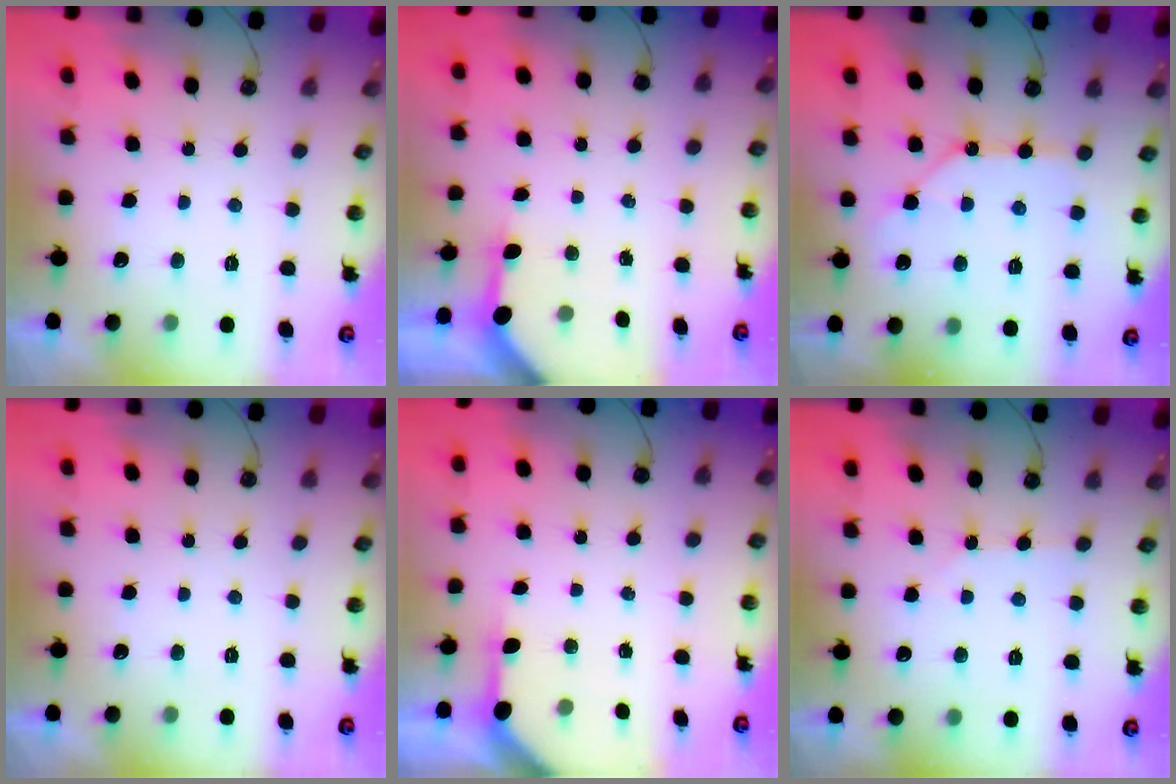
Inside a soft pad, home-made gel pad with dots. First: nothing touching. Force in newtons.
{"total": 3.6, "press": 3.6, "slide": 0.4}
{"total": 10.1, "press": 10.0, "slide": 1.3}
{"total": 0.0}
{"total": 4.6, "press": 4.5, "slide": 0.4}
{"total": 3.9, "press": 3.8, "slide": 0.7}